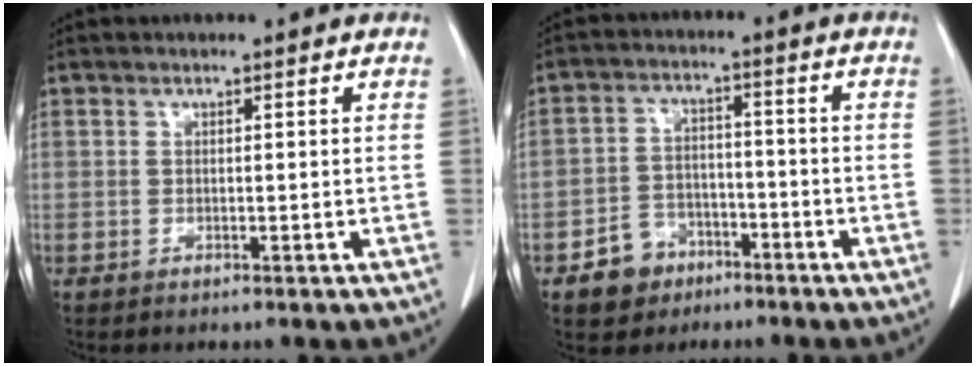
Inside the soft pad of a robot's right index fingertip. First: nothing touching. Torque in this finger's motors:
{"motor_torque": [-0.35, 0.00, -0.80, -0.21]}